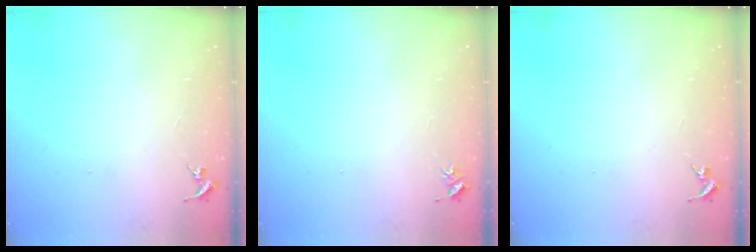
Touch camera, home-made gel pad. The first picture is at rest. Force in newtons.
{"total": 3.1, "press": 3.0, "slide": 0.3}
{"total": 0.0}